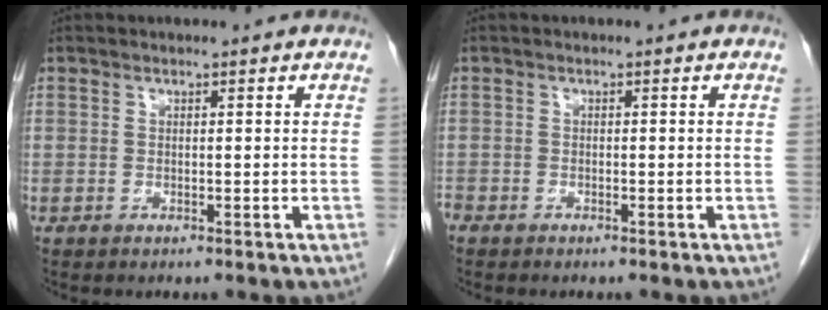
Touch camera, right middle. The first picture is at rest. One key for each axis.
{"total": 1.0, "fx": -0.9, "fy": 0.4, "fz": 0.2, "tx": -0.007, "ty": 0.000, "tz": -0.019}